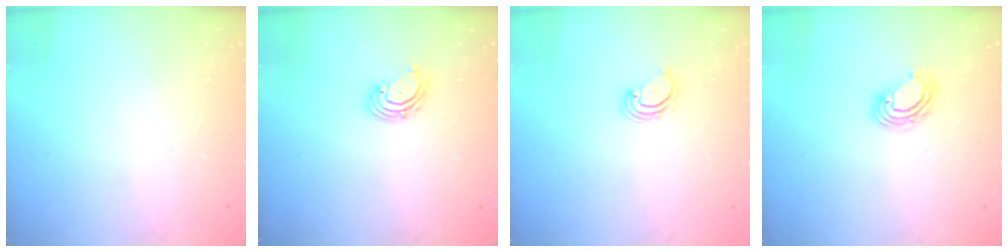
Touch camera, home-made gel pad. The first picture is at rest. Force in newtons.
{"total": 2.6, "press": 2.5, "slide": 0.6}
{"total": 3.0, "press": 3.0, "slide": 0.3}
{"total": 6.4, "press": 6.3, "slide": 1.2}